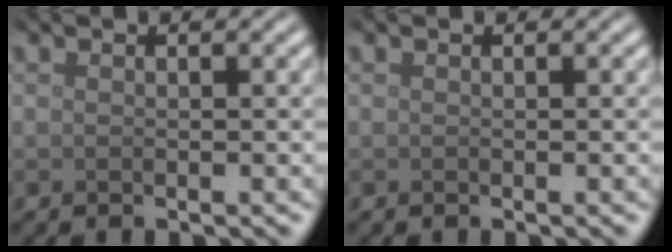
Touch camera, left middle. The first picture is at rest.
{"total": 0.0}